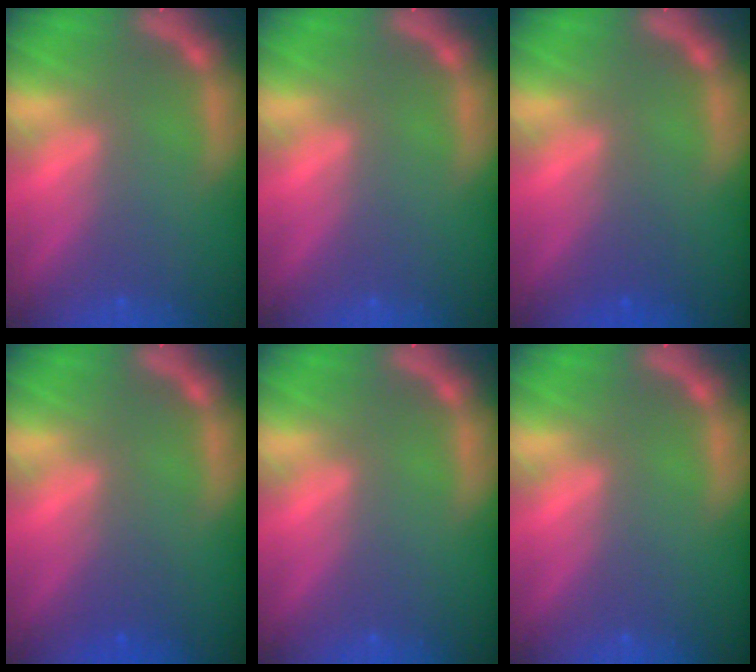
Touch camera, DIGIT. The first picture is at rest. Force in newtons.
{"total": 0.0}
{"total": 1.5}
{"total": 1.5}
{"total": 0.0}
{"total": 0.0}